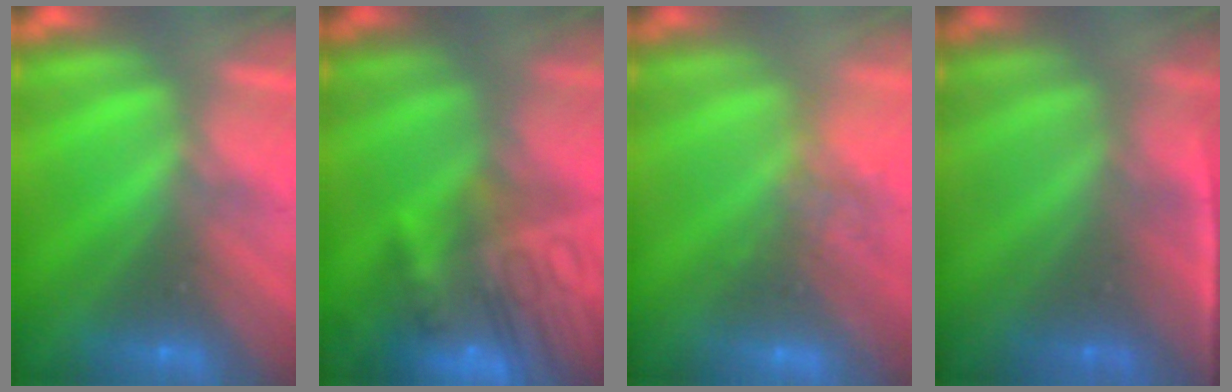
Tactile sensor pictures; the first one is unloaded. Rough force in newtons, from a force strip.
{"total": 7.0}
{"total": 2.8}
{"total": 1.4}